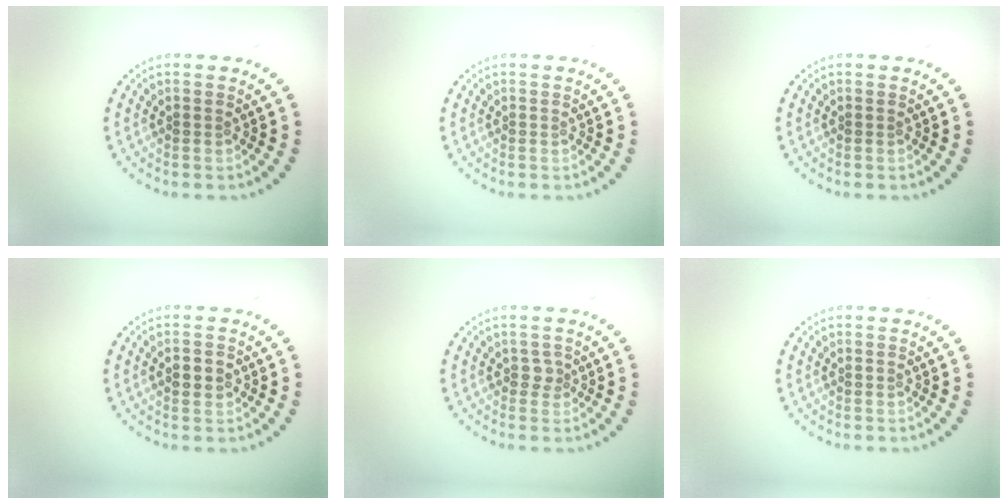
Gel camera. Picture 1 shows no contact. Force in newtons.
{"total": 0.0}
{"total": 0.0}
{"total": 2.1, "press": 2.1, "slide": 0.1}
{"total": 1.1, "press": 0.8, "slide": 0.7}
{"total": 0.0}